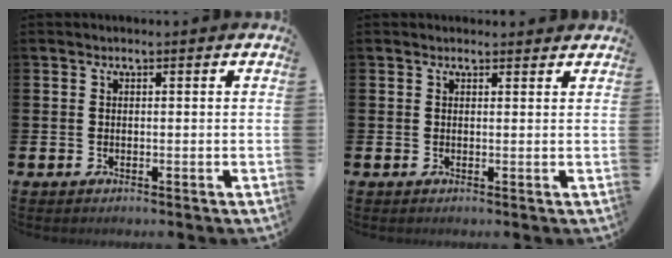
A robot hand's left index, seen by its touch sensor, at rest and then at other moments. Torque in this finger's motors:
{"motor_torque": [0.66, -1.47, 0.15, 0.08]}